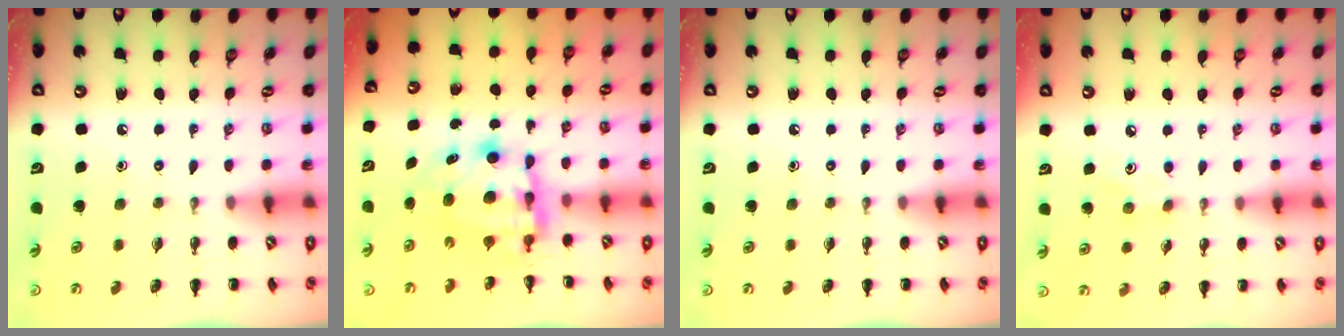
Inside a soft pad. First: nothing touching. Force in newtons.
{"total": 7.7, "press": 7.5, "slide": 1.6}
{"total": 0.0}
{"total": 3.5, "press": 3.4, "slide": 0.9}